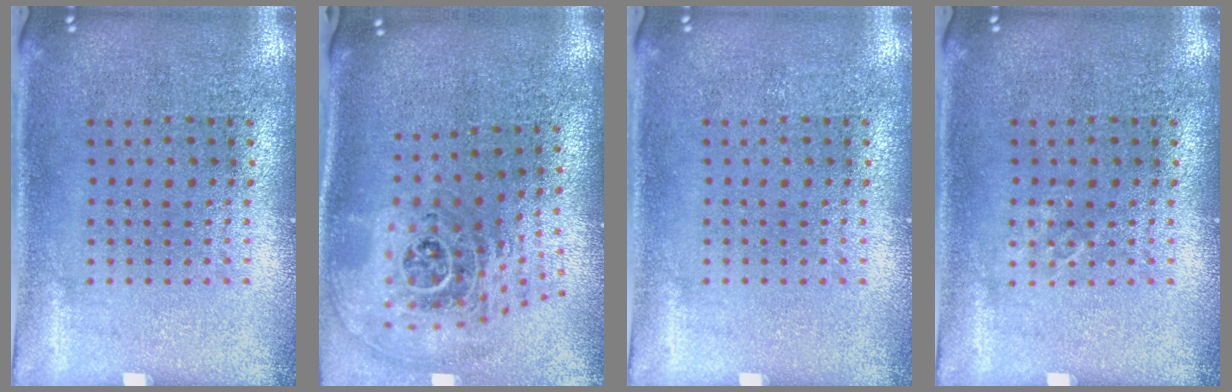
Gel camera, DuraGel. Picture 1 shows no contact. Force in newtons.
{"total": 2.3, "press": 1.6, "slide": 1.6}
{"total": 0.0}
{"total": 0.6, "press": 0.6, "slide": 0.1}